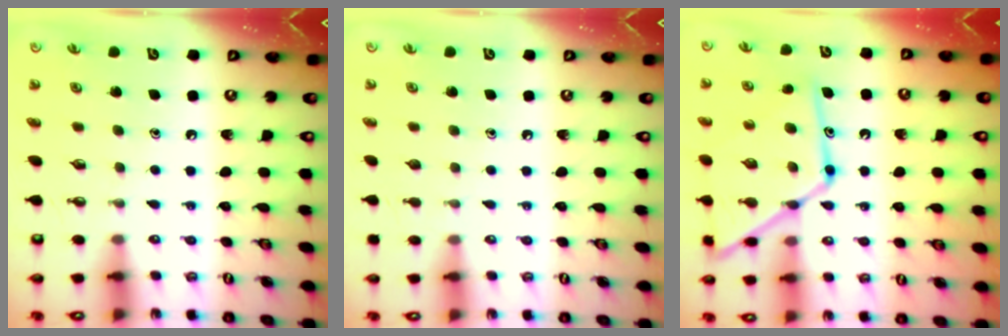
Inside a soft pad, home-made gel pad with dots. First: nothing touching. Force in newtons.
{"total": 0.0}
{"total": 16.6, "press": 16.5, "slide": 1.3}